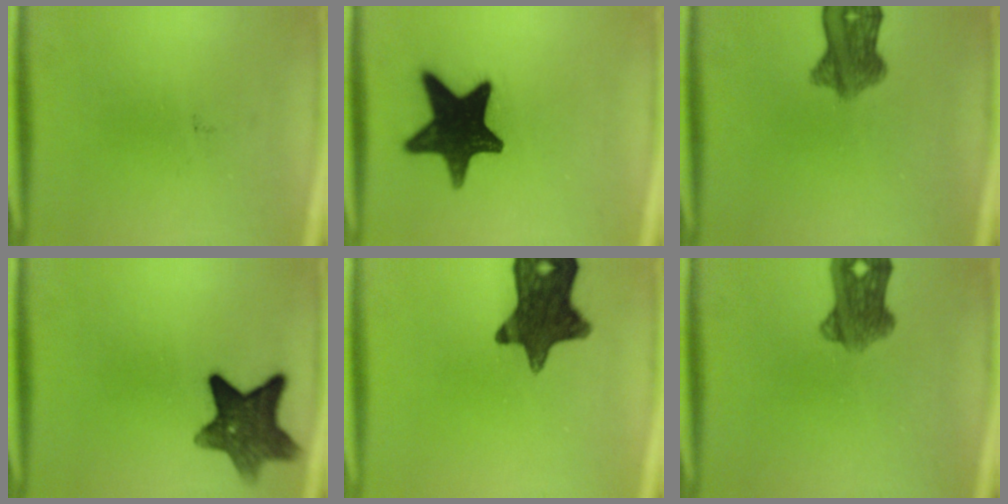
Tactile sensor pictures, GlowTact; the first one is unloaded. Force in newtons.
{"total": 18.0}
{"total": 7.3}
{"total": 10.1}
{"total": 14.0}
{"total": 6.8}